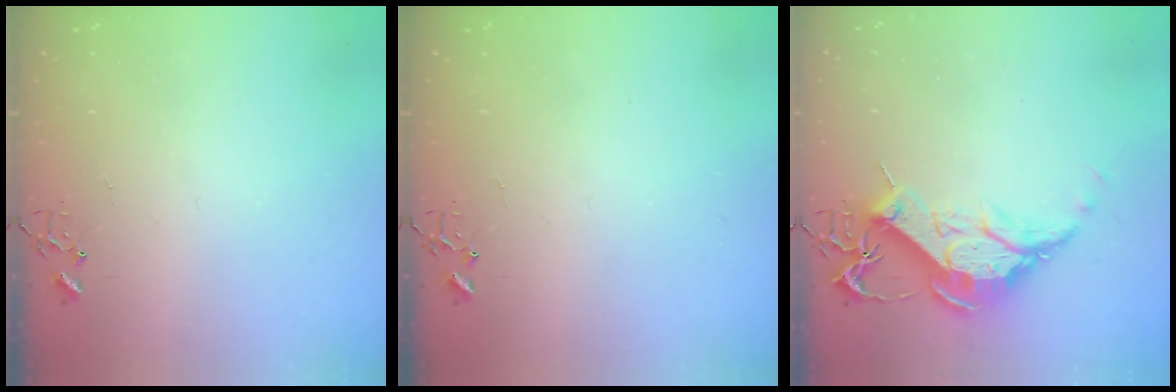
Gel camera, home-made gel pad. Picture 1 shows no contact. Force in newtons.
{"total": 0.0}
{"total": 15.4, "press": 15.3, "slide": 1.4}